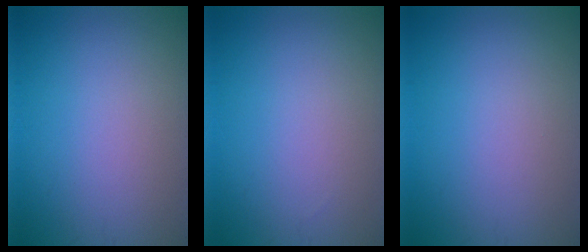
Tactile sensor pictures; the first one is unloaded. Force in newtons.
{"total": 0.0}
{"total": 0.0}